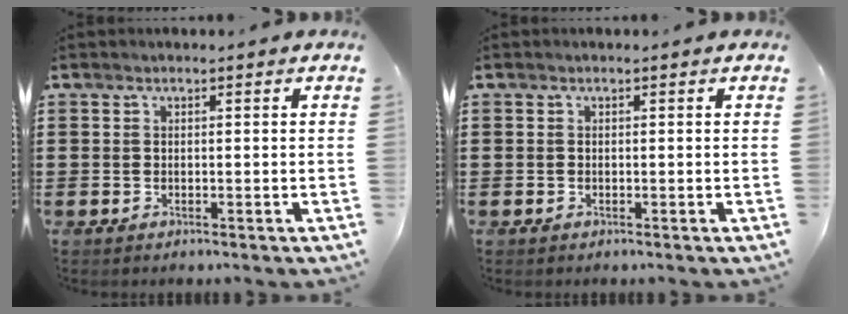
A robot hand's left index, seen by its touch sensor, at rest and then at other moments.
{"total": 0.0}